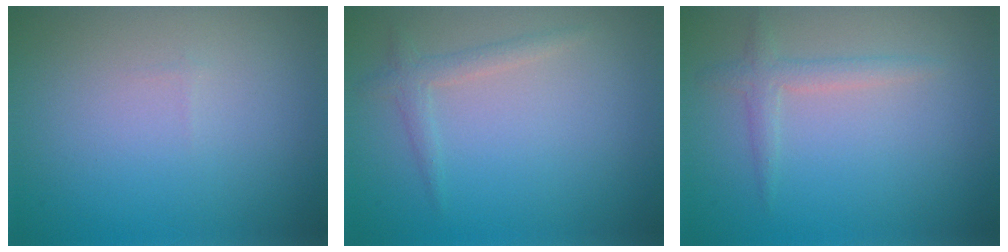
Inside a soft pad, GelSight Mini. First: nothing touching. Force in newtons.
{"total": 1.5, "press": 1.5, "slide": 0.0}
{"total": 1.7, "press": 1.7, "slide": 0.1}